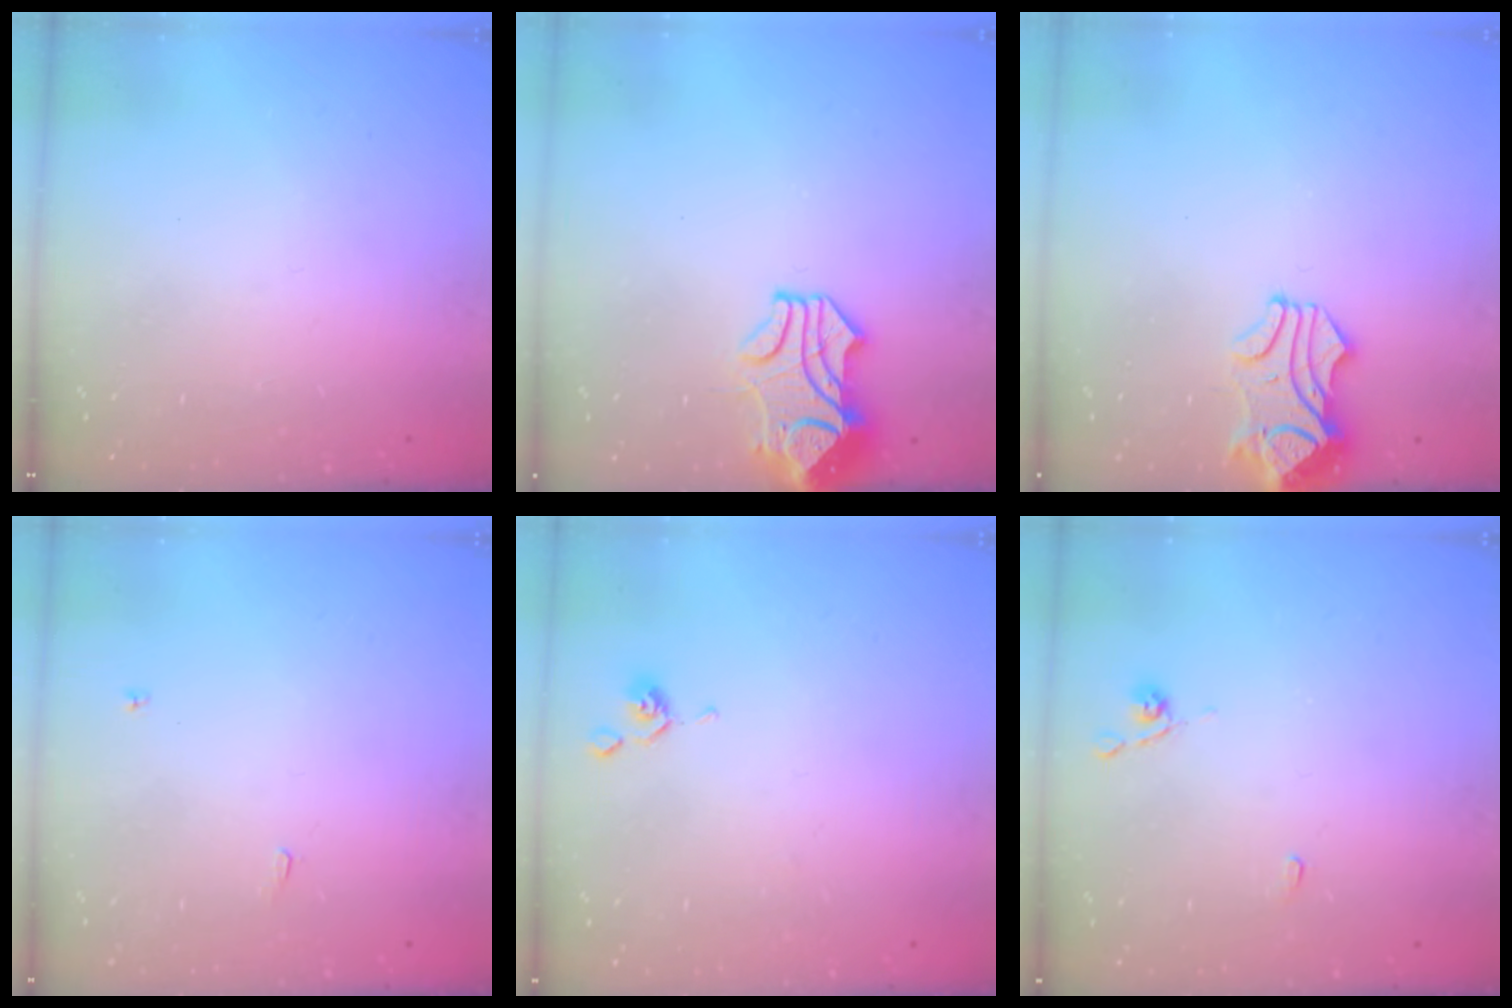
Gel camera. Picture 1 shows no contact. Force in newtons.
{"total": 2.2, "press": 1.9, "slide": 1.1}
{"total": 1.2, "press": 0.1, "slide": 1.2}
{"total": 1.8, "press": 1.8, "slide": 0.3}
{"total": 1.0, "press": 0.9, "slide": 0.3}
{"total": 2.6, "press": 2.6, "slide": 0.3}